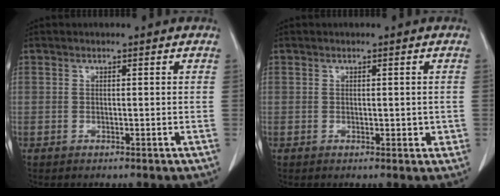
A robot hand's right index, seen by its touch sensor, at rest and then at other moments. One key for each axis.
{"total": 1.7, "fx": -0.2, "fy": 0.9, "fz": 1.4, "tx": -0.015, "ty": -0.001, "tz": -0.002}